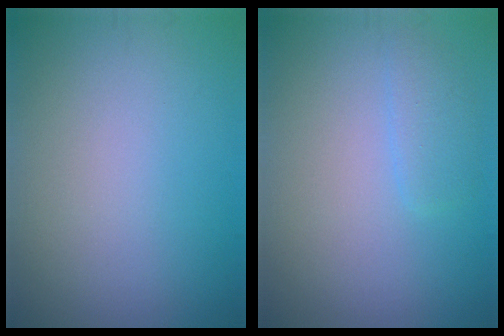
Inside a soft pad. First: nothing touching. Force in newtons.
{"total": 1.6, "press": 1.6, "slide": 0.0}